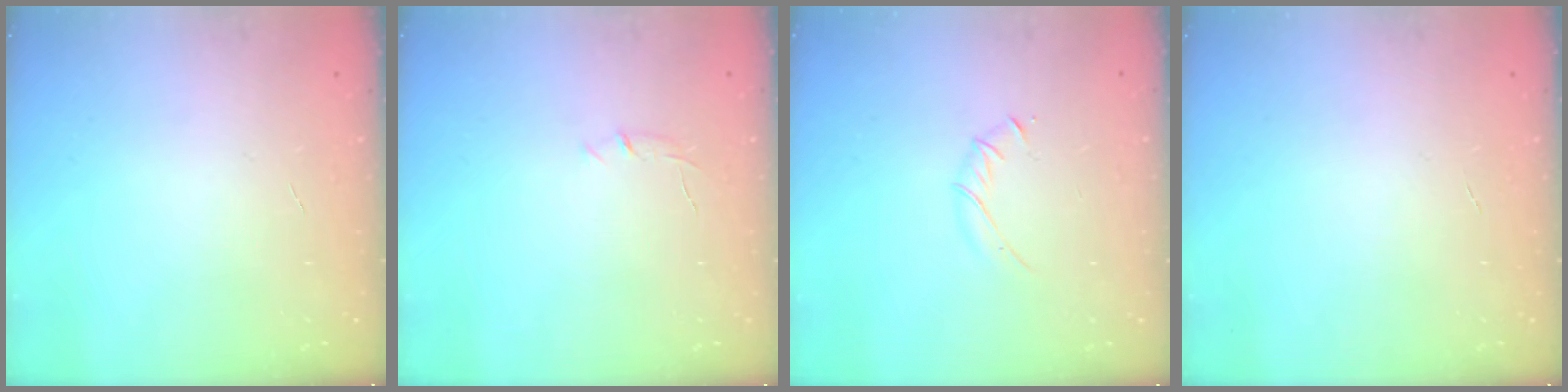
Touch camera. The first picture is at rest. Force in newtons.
{"total": 4.2, "press": 4.0, "slide": 1.3}
{"total": 3.2, "press": 3.1, "slide": 0.7}
{"total": 0.0}